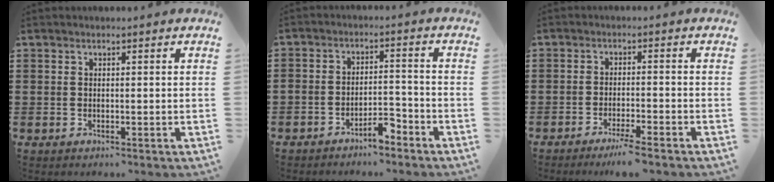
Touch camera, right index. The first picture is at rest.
{"total": 4.1, "force": [-3.7, 0.8, 1.6], "torque": [-0.026, 0.011, -0.073]}
{"total": 3.3, "force": [-2.8, -0.4, 1.6], "torque": [-0.034, -0.008, -0.055]}